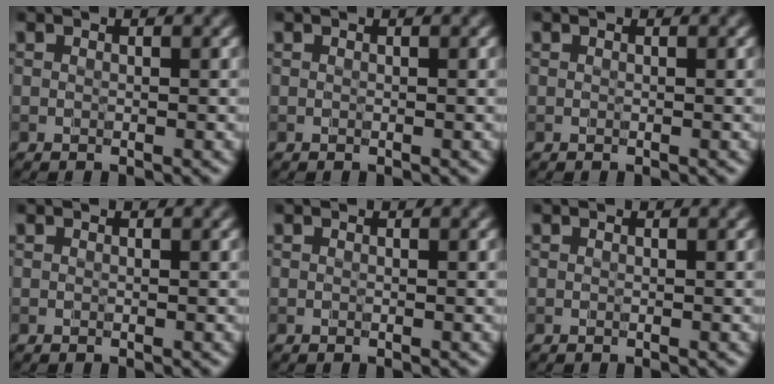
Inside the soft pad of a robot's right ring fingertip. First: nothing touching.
{"total": 0.0}
{"total": 0.0}
{"total": 0.0}
{"total": 0.0}
{"total": 0.0}